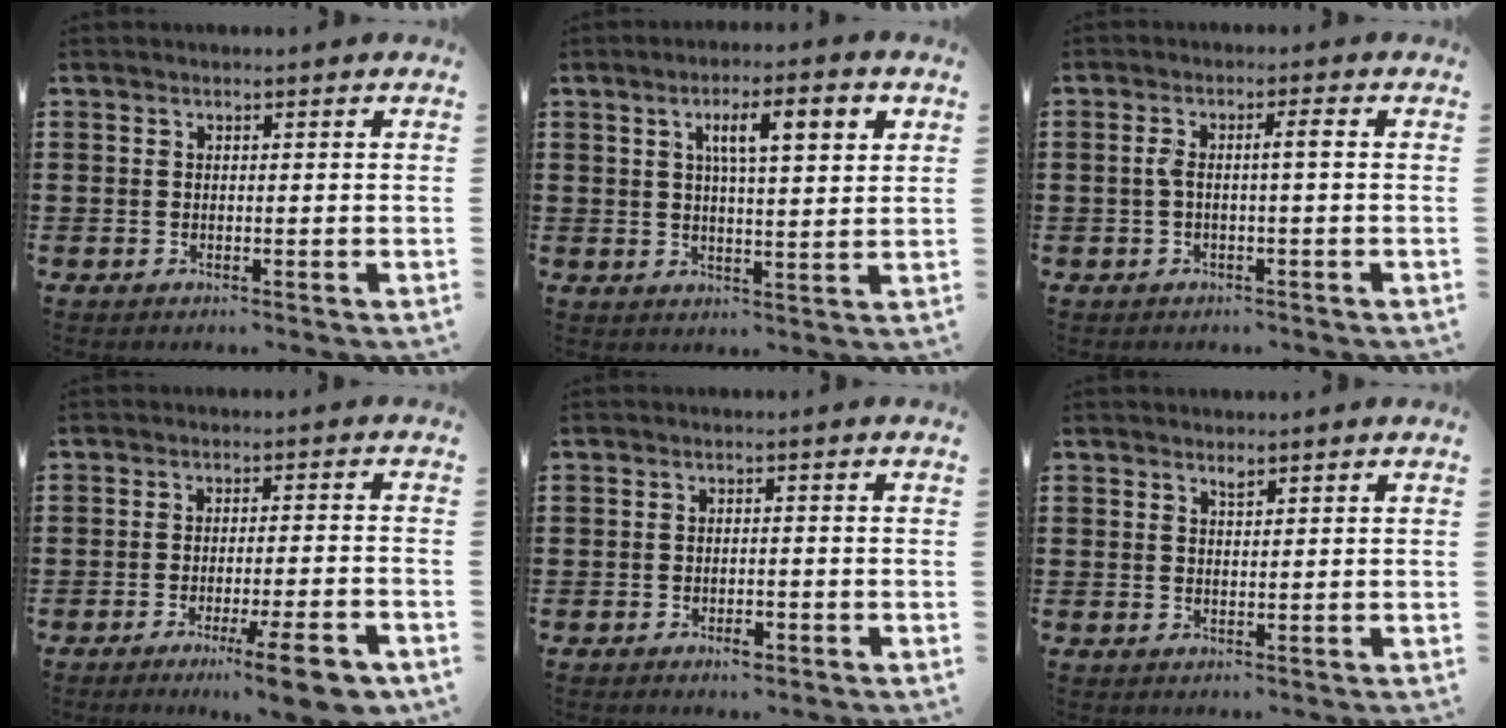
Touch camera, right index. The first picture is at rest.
{"total": 7.1, "force": [2.5, 1.7, 6.5], "torque": [-0.124, 0.004, 0.036]}
{"total": 2.7, "force": [-0.2, 0.2, 2.7], "torque": [-0.058, -0.002, -0.010]}
{"total": 8.2, "force": [-5.2, 0.5, 6.4], "torque": [-0.097, -0.008, -0.089]}
{"total": 1.9, "force": [-1.3, 0.8, 1.2], "torque": [-0.025, 0.000, -0.025]}
{"total": 1.0, "force": [0.9, 0.2, 0.4], "torque": [-0.010, 0.000, 0.017]}